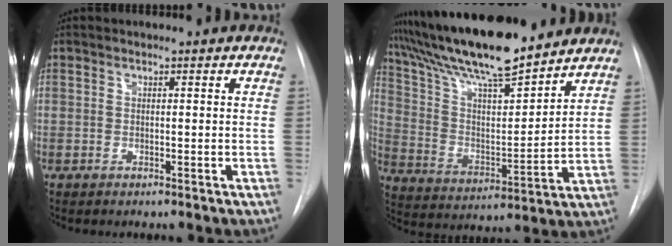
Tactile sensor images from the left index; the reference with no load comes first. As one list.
[{"total": 18.5, "force": [16.0, 1.7, 9.1], "torque": [-0.164, 0.005, 0.281]}]